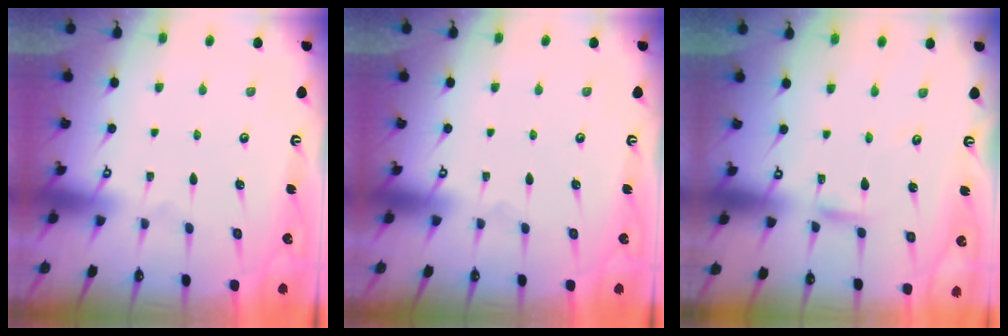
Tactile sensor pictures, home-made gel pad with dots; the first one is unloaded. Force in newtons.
{"total": 0.0}
{"total": 2.4, "press": 2.4, "slide": 0.0}